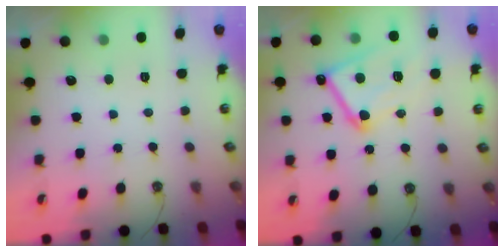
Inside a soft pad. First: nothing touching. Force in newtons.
{"total": 12.5, "press": 12.5, "slide": 0.3}